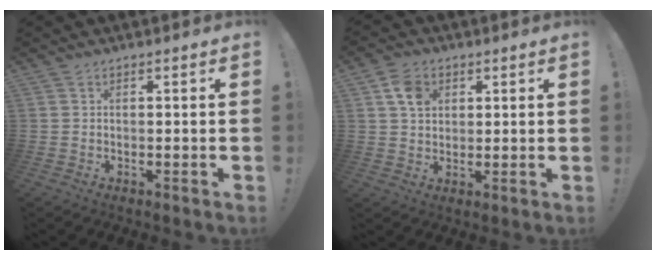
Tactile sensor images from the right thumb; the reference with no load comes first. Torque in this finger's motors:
{"motor_torque": [0.33, 0.22, 0.33, -0.41, 0.00]}